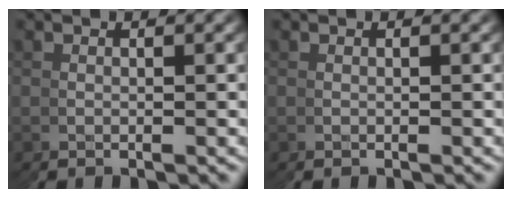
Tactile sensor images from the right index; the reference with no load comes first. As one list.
[{"total": 0.0}]